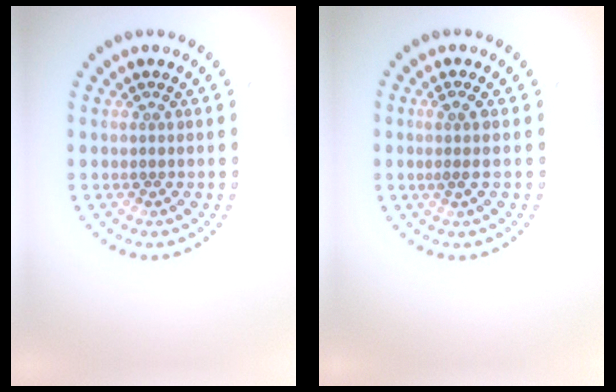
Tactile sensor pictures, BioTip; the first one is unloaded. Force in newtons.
{"total": 1.5, "press": 1.1, "slide": 0.9}